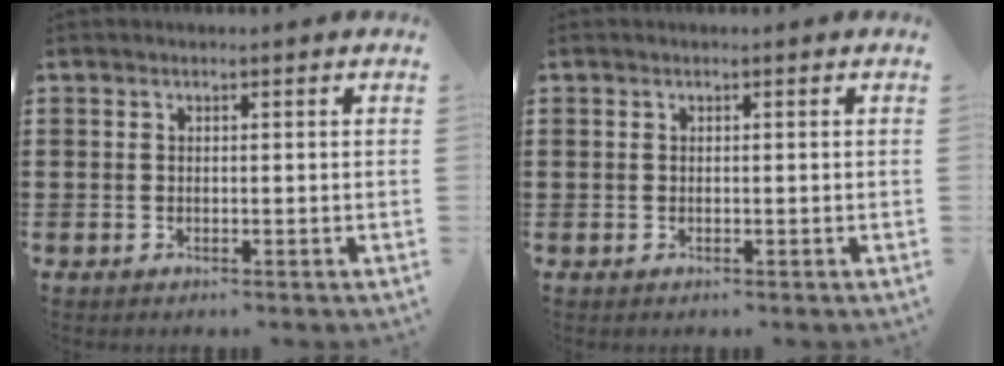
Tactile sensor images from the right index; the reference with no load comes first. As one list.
[{"total": 0.0}]